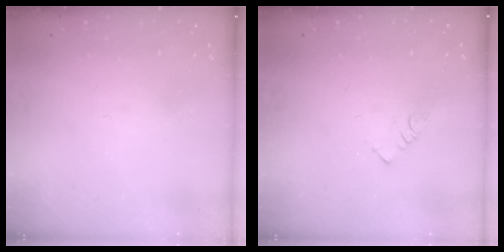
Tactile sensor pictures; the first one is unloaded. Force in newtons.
{"total": 2.3, "press": 2.3, "slide": 0.4}